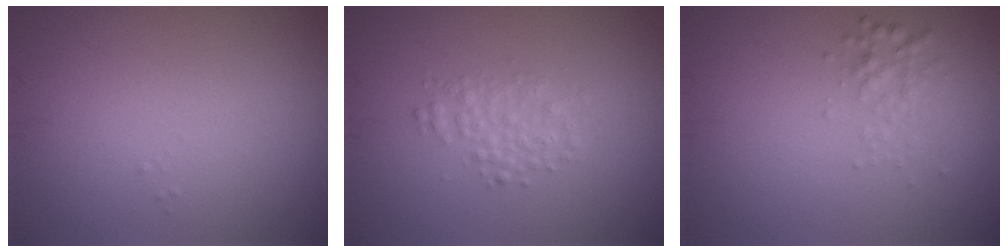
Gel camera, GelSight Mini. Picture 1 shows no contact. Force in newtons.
{"total": 2.0, "press": 2.0, "slide": 0.0}
{"total": 1.7, "press": 1.7, "slide": 0.1}